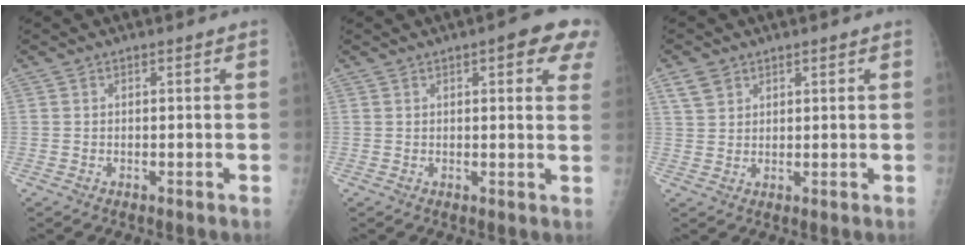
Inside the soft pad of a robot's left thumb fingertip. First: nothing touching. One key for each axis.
{"total": 8.7, "fx": 4.4, "fy": 2.5, "fz": 7.1, "tx": -0.054, "ty": -0.006, "tz": 0.042}
{"total": 3.6, "fx": 2.2, "fy": 2.4, "fz": 1.3, "tx": -0.018, "ty": -0.006, "tz": 0.047}